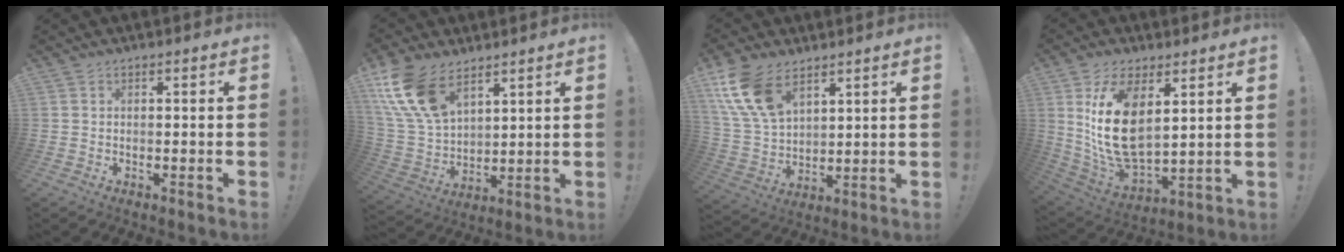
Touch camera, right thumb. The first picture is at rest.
{"total": 16.6, "force": [9.7, 9.4, 9.7], "torque": [-0.220, -0.048, 0.187]}
{"total": 14.9, "force": [8.6, 8.5, 8.6], "torque": [-0.198, -0.037, 0.166]}
{"total": 17.4, "force": [6.0, 9.3, 13.4], "torque": [-0.271, -0.040, 0.104]}